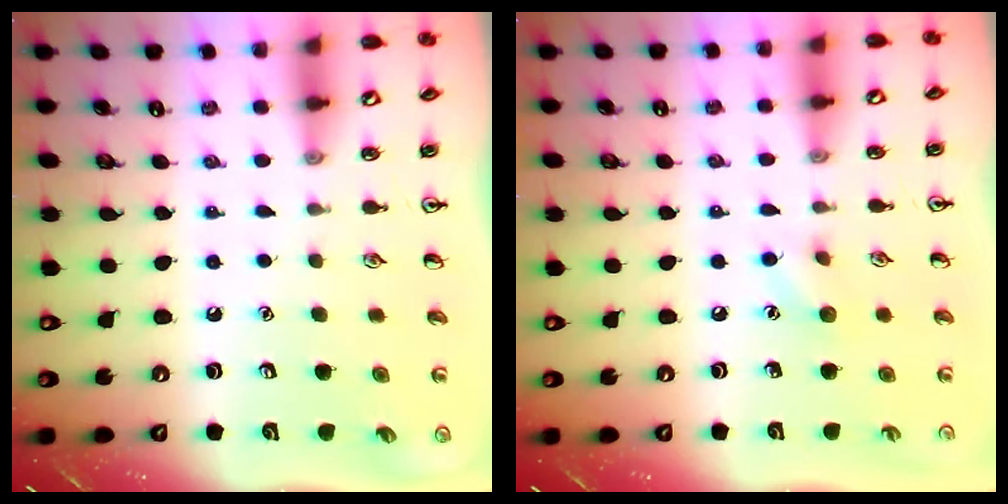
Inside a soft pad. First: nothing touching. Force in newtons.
{"total": 6.3, "press": 6.1, "slide": 1.9}